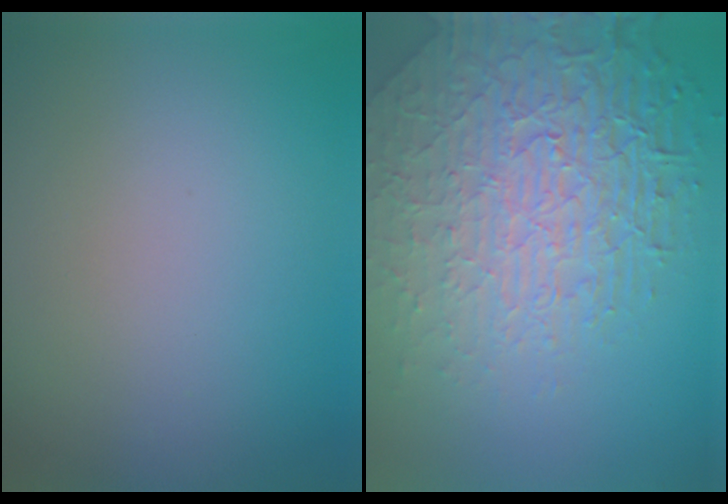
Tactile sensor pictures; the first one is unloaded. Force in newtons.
{"total": 8.8, "press": 6.0, "slide": 6.5}